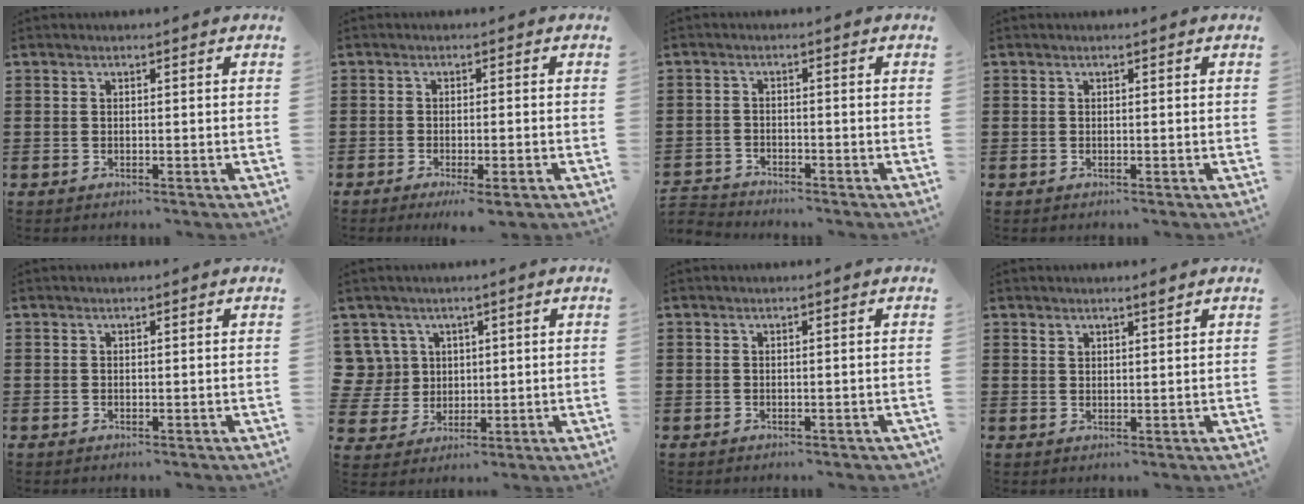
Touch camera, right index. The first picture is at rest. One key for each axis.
{"total": 1.8, "fx": -1.3, "fy": -0.1, "fz": 1.3, "tx": -0.021, "ty": -0.002, "tz": -0.024}
{"total": 2.3, "fx": -2.2, "fy": 0.4, "fz": -0.3, "tx": -0.003, "ty": 0.001, "tz": -0.050}
{"total": 0.0}
{"total": 0.0}
{"total": 6.6, "fx": 2.1, "fy": 6.1, "fz": 1.0, "tx": -0.062, "ty": 0.012, "tz": 0.043}
{"total": 0.0}
{"total": 1.7, "fx": 1.5, "fy": 0.2, "fz": 0.8, "tx": -0.016, "ty": 0.000, "tz": 0.026}